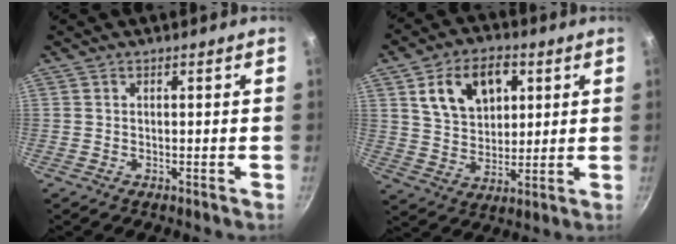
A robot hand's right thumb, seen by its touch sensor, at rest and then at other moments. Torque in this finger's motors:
{"motor_torque": [0.05, 0.49, 0.52, -0.30, 0.22]}